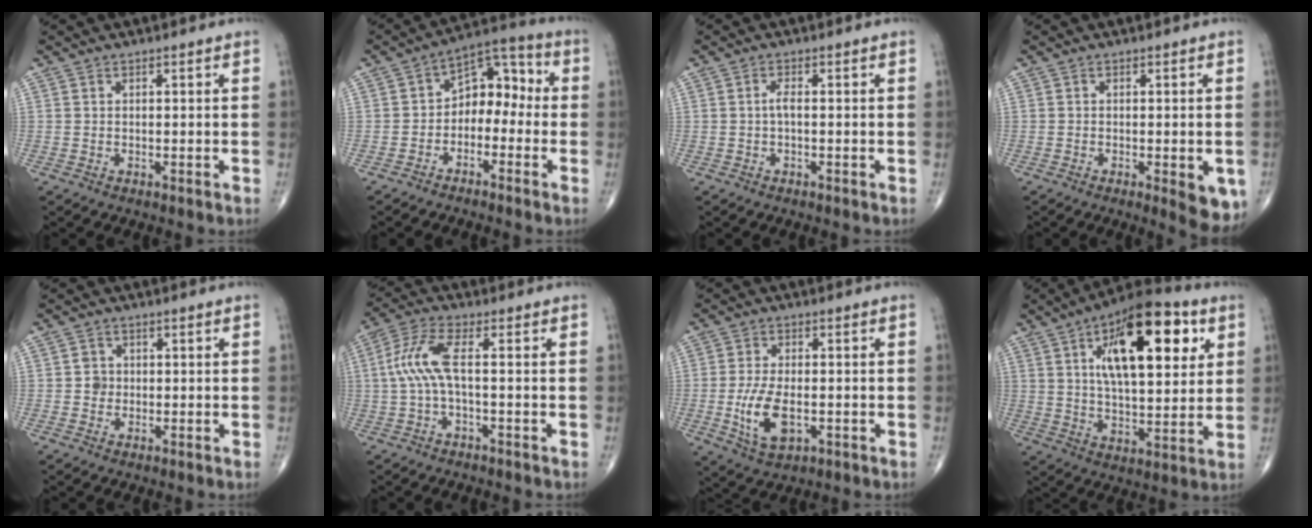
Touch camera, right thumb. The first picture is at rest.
{"total": 9.1, "force": [-1.6, 6.3, 6.3], "torque": [-0.060, 0.050, -0.044]}
{"total": 1.6, "force": [-0.2, 0.4, 1.5], "torque": [-0.030, 0.002, -0.005]}
{"total": 6.6, "force": [-2.2, 2.2, 5.9], "torque": [-0.055, -0.011, -0.025]}
{"total": 2.1, "force": [-0.1, 2.0, 0.8], "torque": [-0.001, 0.005, -0.003]}
{"total": 7.4, "force": [-0.2, 2.0, 7.1], "torque": [-0.181, 0.025, -0.006]}
{"total": 8.8, "force": [-1.9, 4.5, 7.3], "torque": [-0.142, -0.003, -0.029]}
{"total": 22.7, "force": [7.9, 9.9, 18.8], "torque": [-0.268, -0.013, 0.121]}